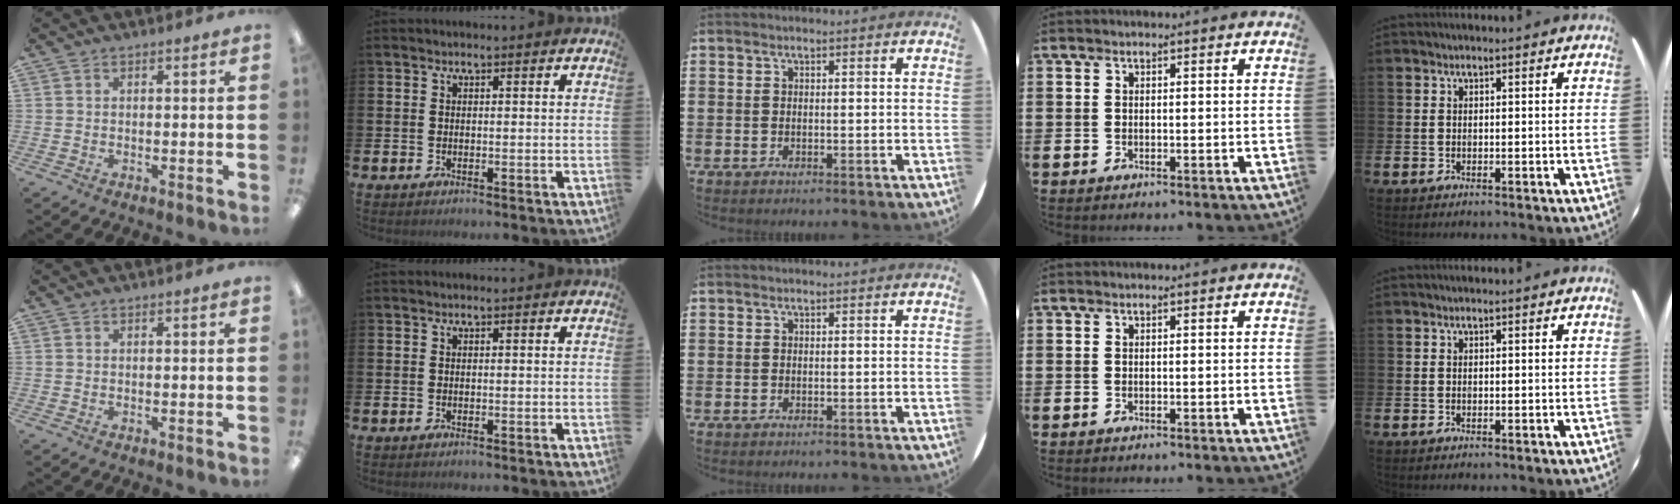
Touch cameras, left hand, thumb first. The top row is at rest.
{}